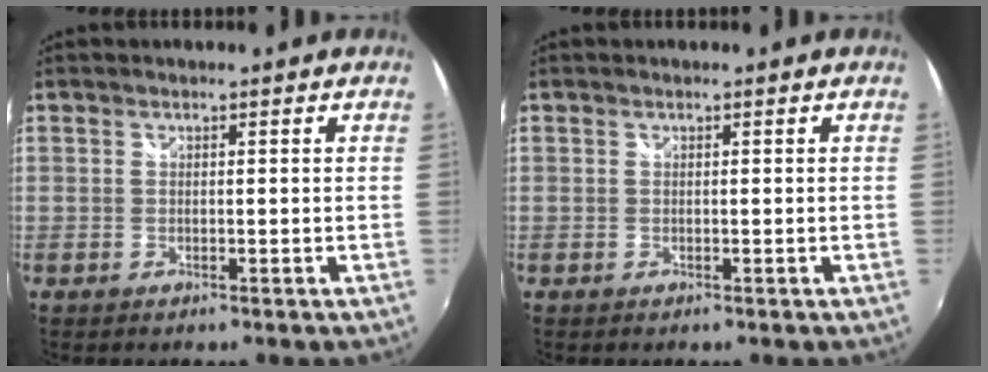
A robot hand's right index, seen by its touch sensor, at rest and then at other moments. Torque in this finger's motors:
{"motor_torque": [0.48, 0.20, 0.00, 0.01]}